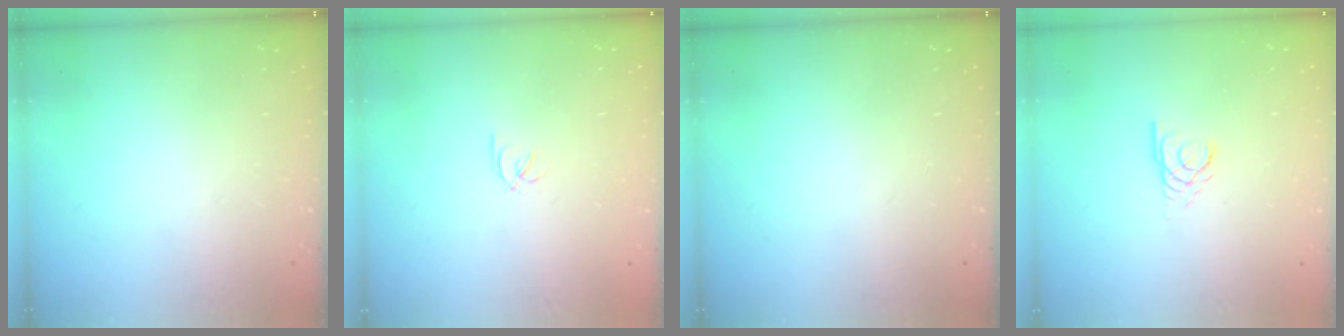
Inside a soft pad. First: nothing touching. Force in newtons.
{"total": 2.1, "press": 2.1, "slide": 0.4}
{"total": 0.0}
{"total": 2.7, "press": 2.7, "slide": 0.2}